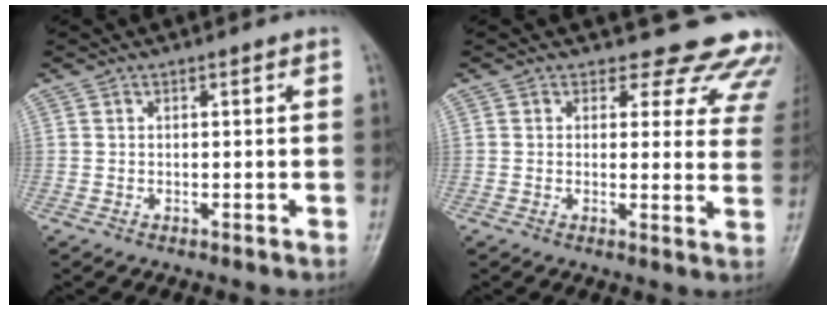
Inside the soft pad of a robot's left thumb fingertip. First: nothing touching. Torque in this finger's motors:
{"motor_torque": [0.40, 0.43, -0.03, -0.30, 0.02]}